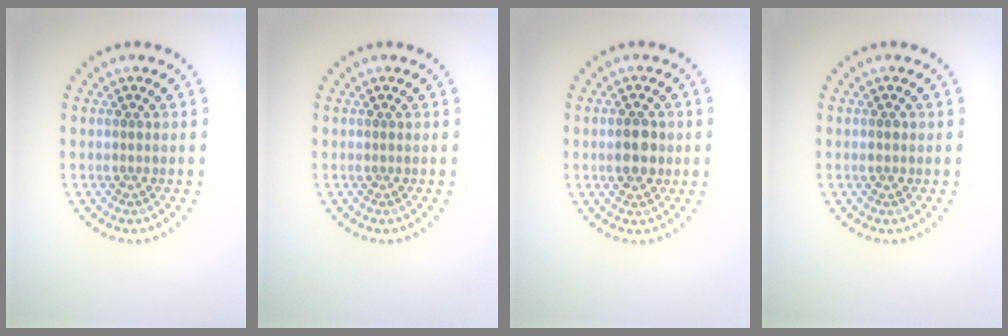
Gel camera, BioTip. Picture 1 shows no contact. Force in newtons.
{"total": 0.0}
{"total": 3.2, "press": 3.2, "slide": 0.1}
{"total": 0.9, "press": 0.9, "slide": 0.3}